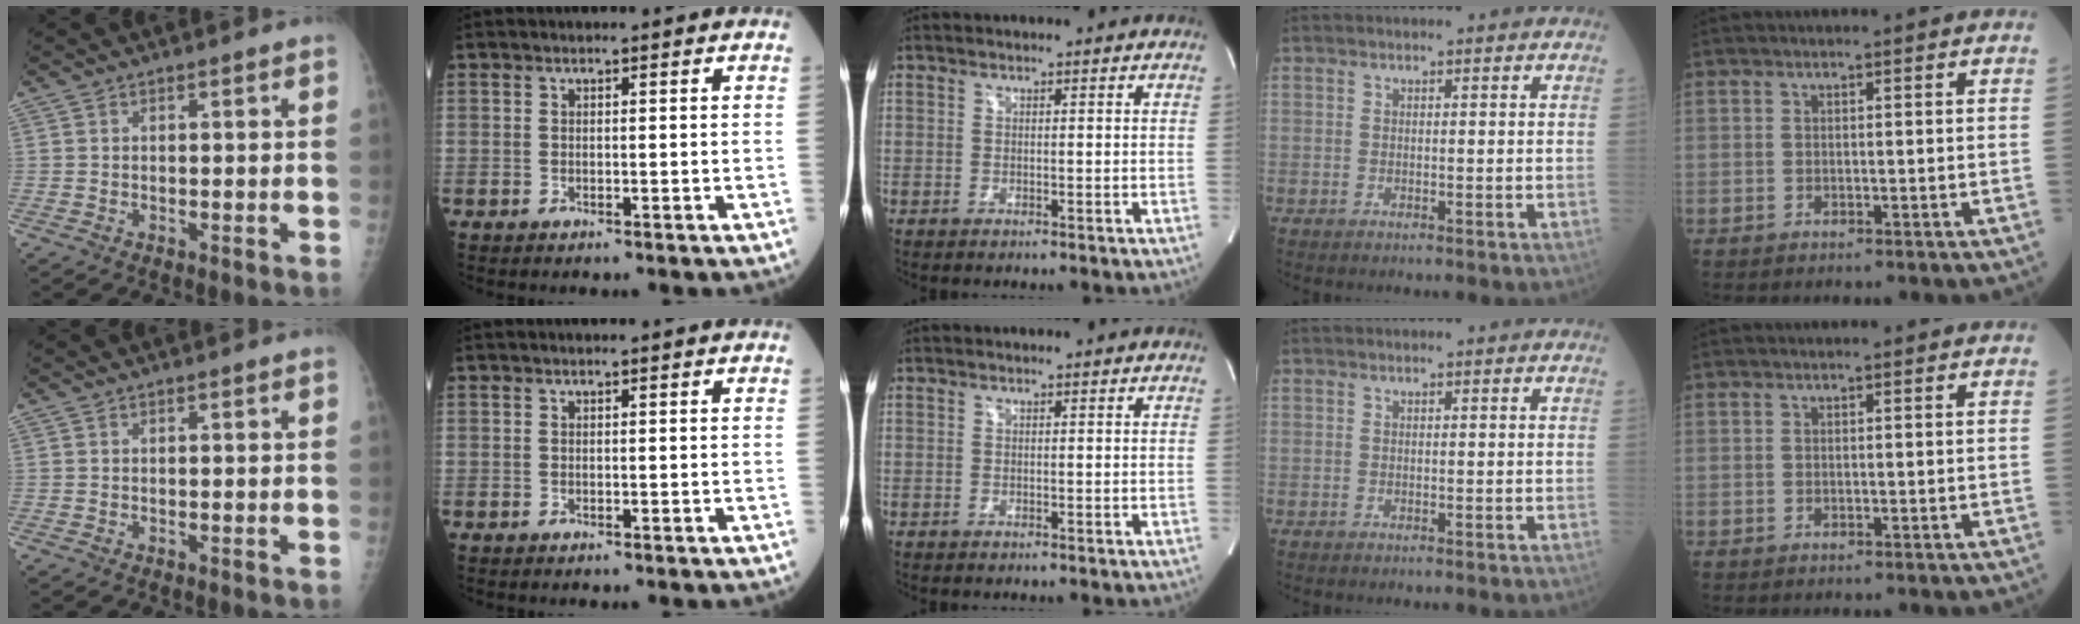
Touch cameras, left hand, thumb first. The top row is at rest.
{}